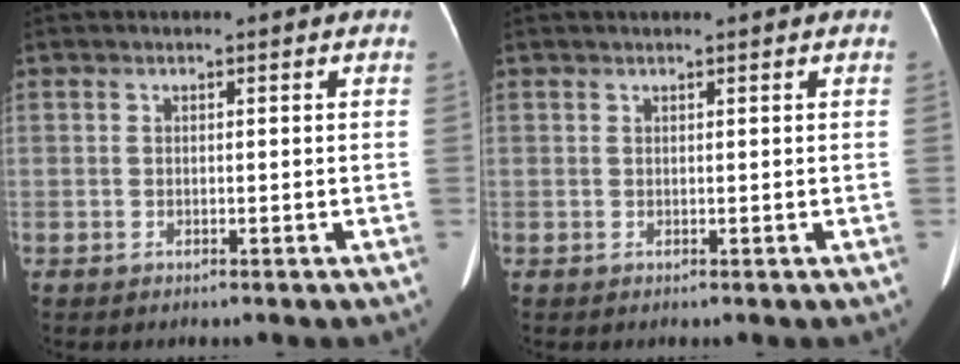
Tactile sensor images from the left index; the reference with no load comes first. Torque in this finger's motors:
{"motor_torque": [-0.10, 0.19, -0.09, -0.01]}